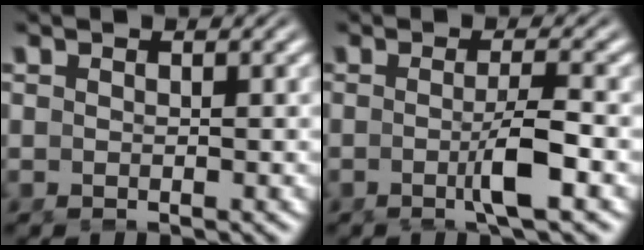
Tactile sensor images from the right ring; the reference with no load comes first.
{"total": 3.1, "force": [-1.2, -0.6, 2.8], "torque": [-0.041, -0.003, -0.022]}